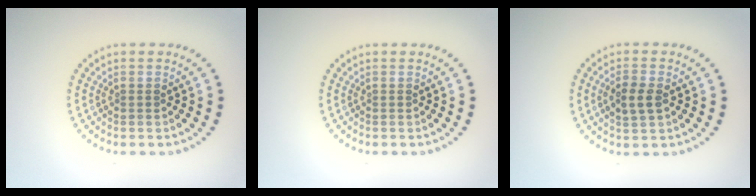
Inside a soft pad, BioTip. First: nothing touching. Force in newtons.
{"total": 0.0}
{"total": 2.5, "press": 2.5, "slide": 0.4}